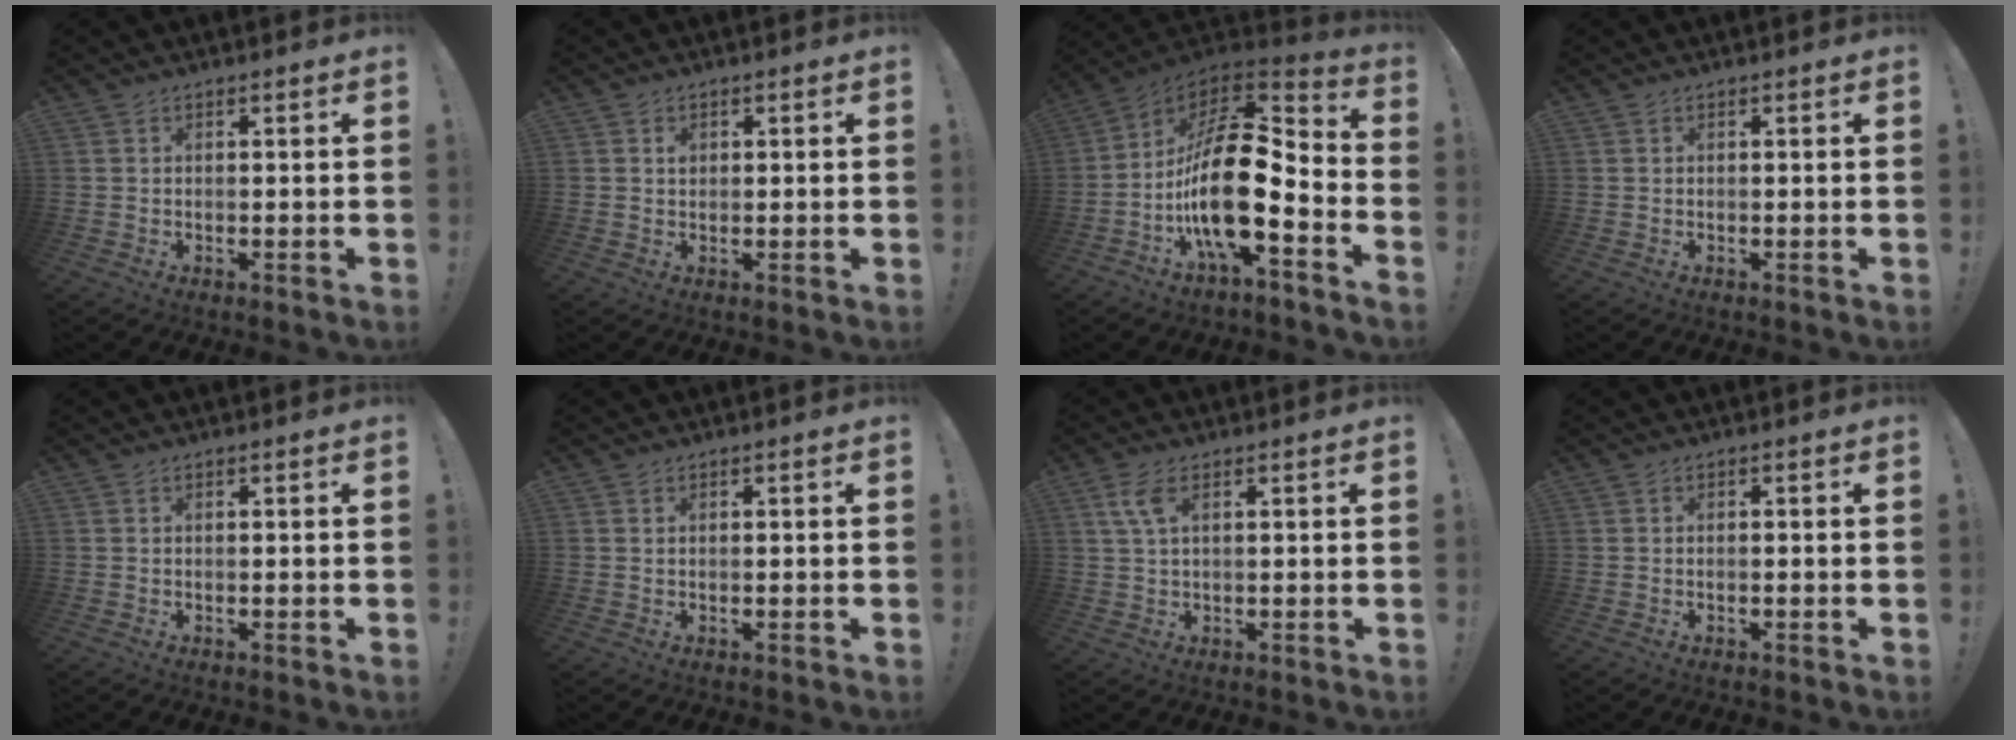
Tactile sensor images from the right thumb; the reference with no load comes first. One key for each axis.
{"total": 1.2, "fx": 0.5, "fy": 0.9, "fz": 0.5, "tx": 0.007, "ty": -0.005, "tz": 0.006}
{"total": 23.2, "fx": -5.0, "fy": 9.1, "fz": 20.8, "tx": -0.393, "ty": 0.020, "tz": -0.086}
{"total": 0.0}
{"total": 0.0}
{"total": 0.5, "fx": 0.5, "fy": 0.0, "fz": 0.3, "tx": -0.005, "ty": -0.001, "tz": 0.010}
{"total": 4.9, "fx": 1.9, "fy": 2.1, "fz": 4.1, "tx": -0.074, "ty": 0.001, "tz": 0.034}
{"total": 0.0}